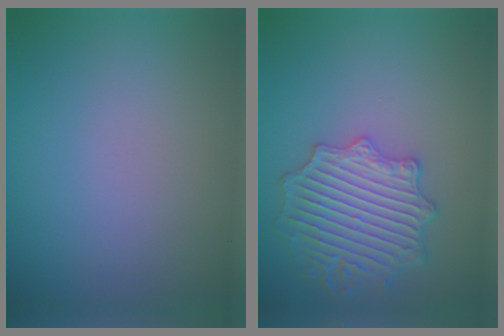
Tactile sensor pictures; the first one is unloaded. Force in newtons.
{"total": 5.0, "press": 4.8, "slide": 1.4}